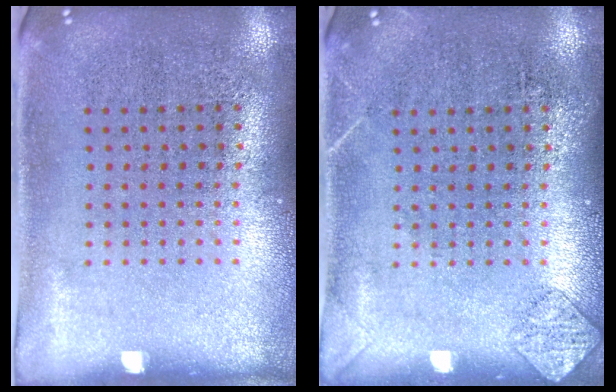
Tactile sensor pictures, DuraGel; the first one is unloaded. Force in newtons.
{"total": 1.3, "press": 1.3, "slide": 0.1}